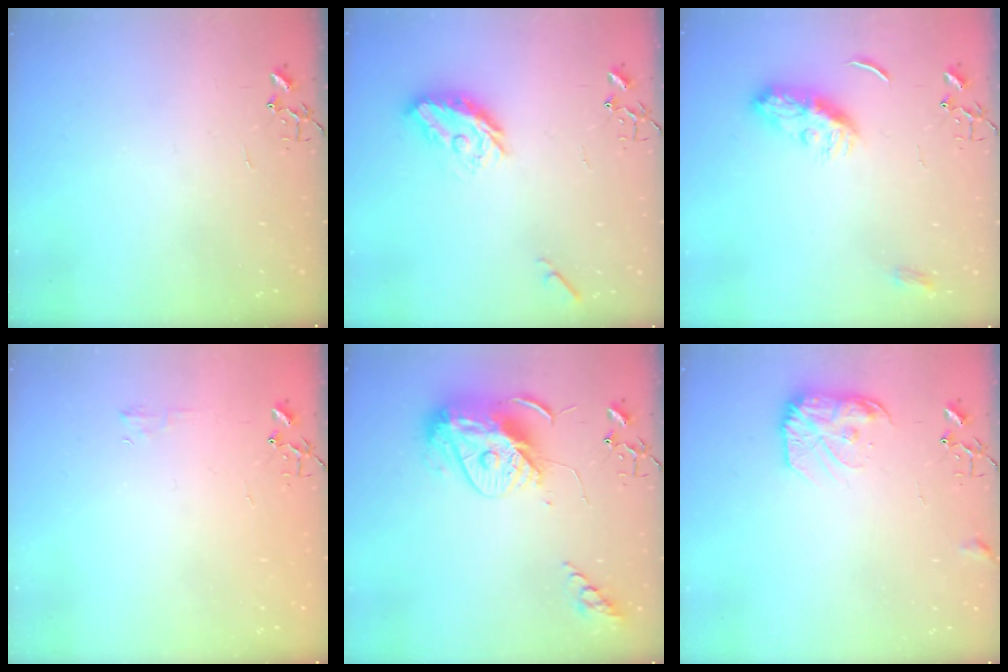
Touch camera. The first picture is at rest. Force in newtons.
{"total": 11.7, "press": 11.7, "slide": 0.5}
{"total": 9.8, "press": 9.8, "slide": 0.2}
{"total": 4.0, "press": 3.9, "slide": 0.5}
{"total": 13.9, "press": 13.8, "slide": 1.3}
{"total": 12.4, "press": 12.4, "slide": 0.7}